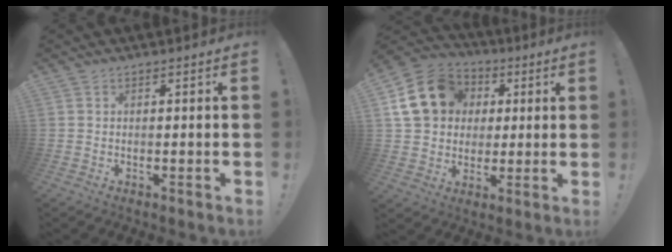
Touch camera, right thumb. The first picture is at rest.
{"total": 17.0, "force": [4.5, 14.2, 8.2], "torque": [-0.124, -0.003, 0.100]}